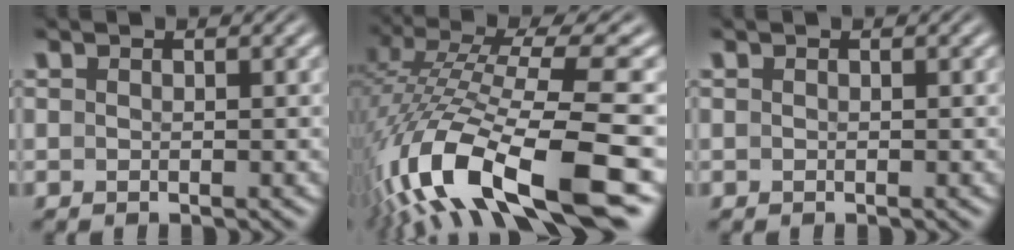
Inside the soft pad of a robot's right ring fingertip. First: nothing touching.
{"total": 10.8, "force": [-3.6, 4.3, 9.3], "torque": [-0.209, -0.035, -0.033]}
{"total": 0.0}